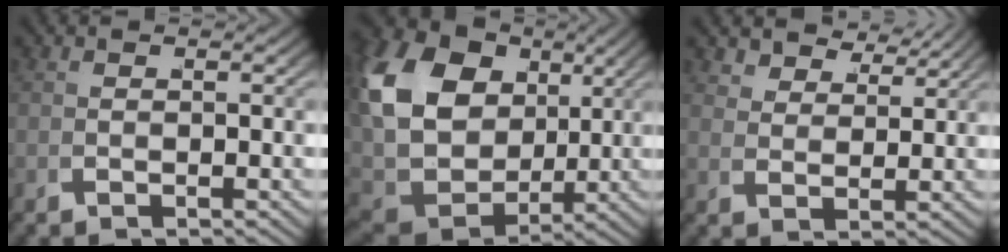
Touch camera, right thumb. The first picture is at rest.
{"total": 17.7, "force": [2.2, 14.0, 10.6], "torque": [-0.265, -0.042, 0.048]}
{"total": 4.1, "force": [3.9, 0.7, 0.9], "torque": [-0.014, 0.006, 0.073]}